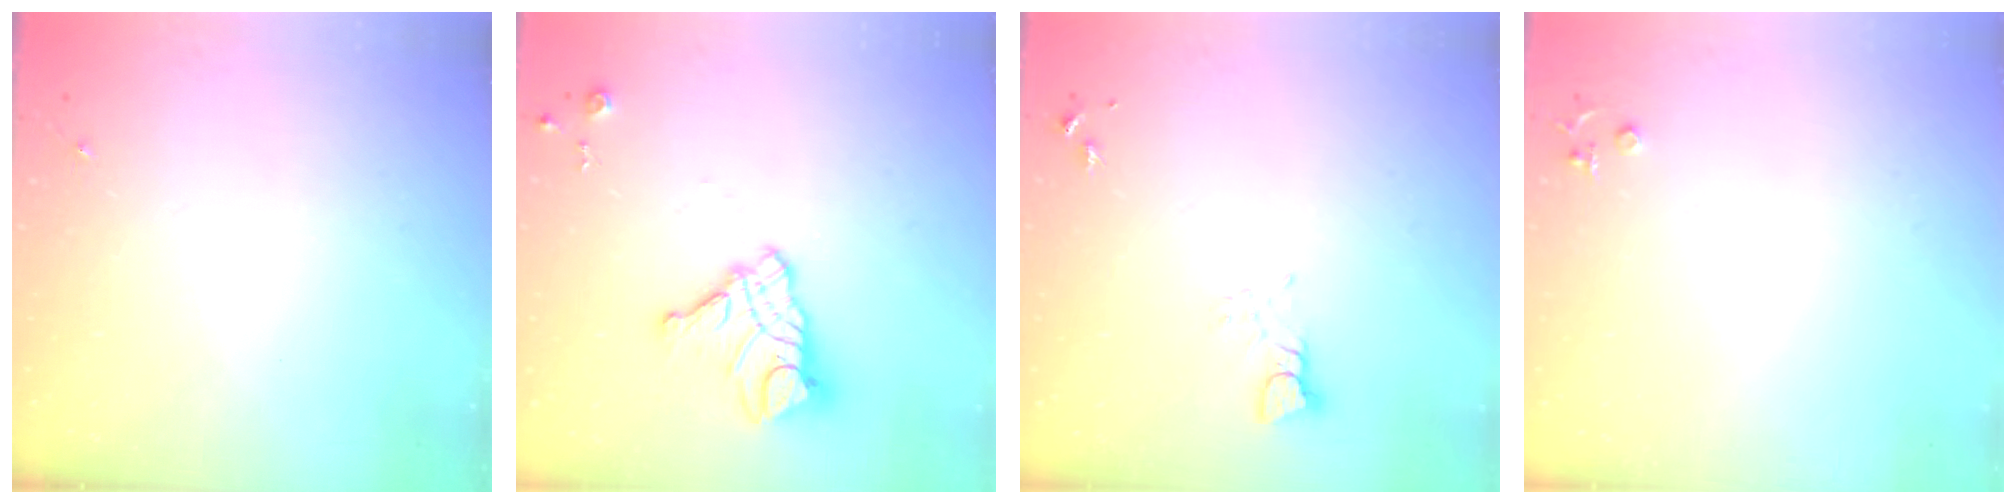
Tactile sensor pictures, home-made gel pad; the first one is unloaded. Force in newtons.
{"total": 15.1, "press": 15.0, "slide": 1.4}
{"total": 3.3, "press": 3.3, "slide": 0.0}
{"total": 3.9, "press": 3.8, "slide": 0.6}